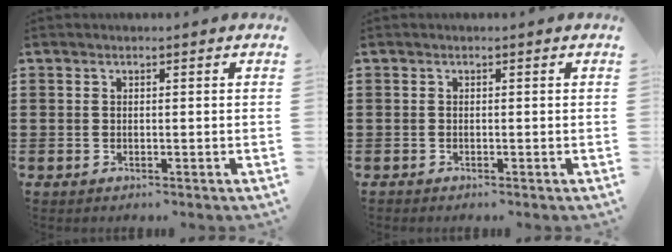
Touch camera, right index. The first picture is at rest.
{"total": 0.0}